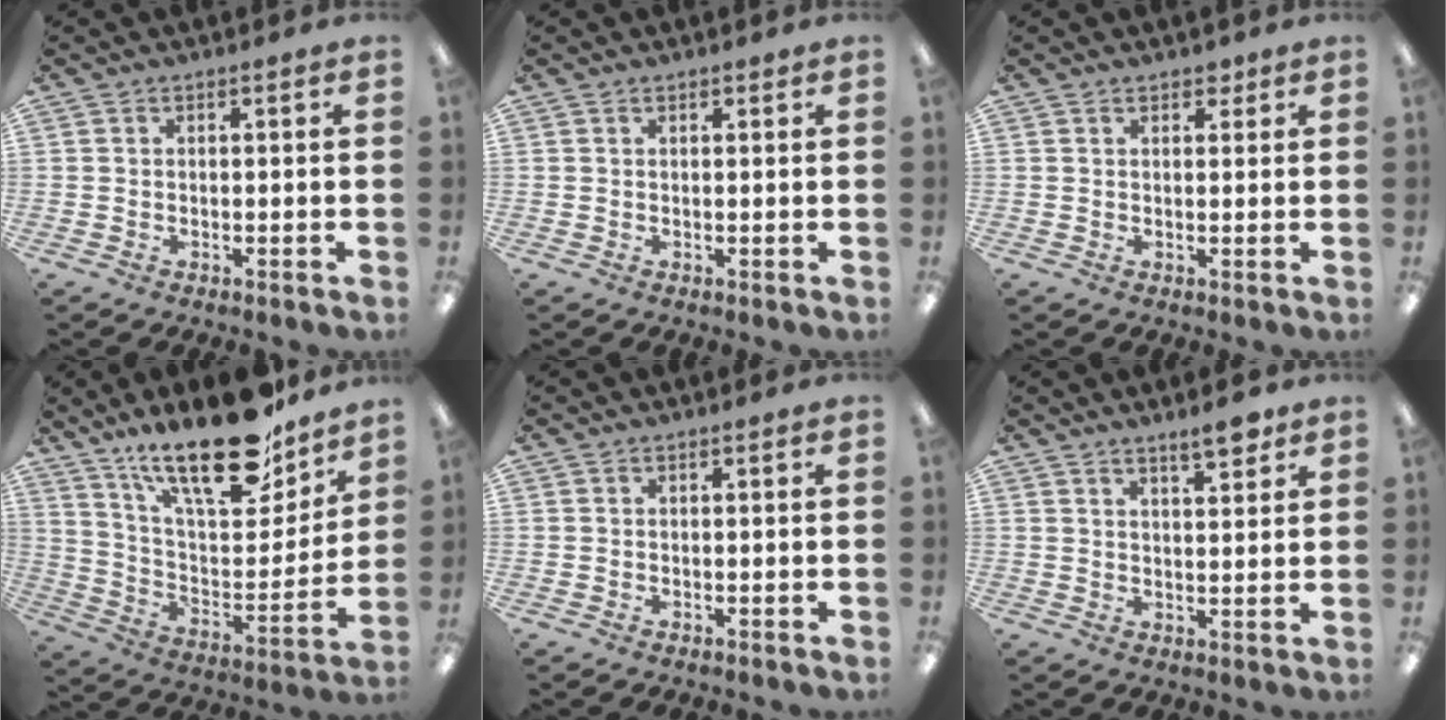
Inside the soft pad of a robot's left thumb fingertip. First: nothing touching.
{"total": 0.7, "force": [0.6, 0.2, 0.3], "torque": [0.001, -0.003, 0.008]}
{"total": 2.0, "force": [1.5, 1.0, 0.8], "torque": [-0.001, -0.006, 0.024]}
{"total": 23.9, "force": [17.9, 7.9, 13.7], "torque": [-0.215, -0.116, 0.304]}
{"total": 0.0}
{"total": 5.2, "force": [4.1, 1.4, 2.8], "torque": [-0.031, -0.026, 0.067]}